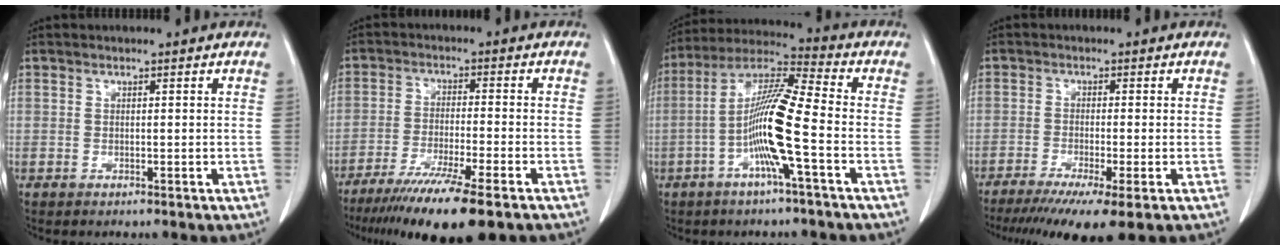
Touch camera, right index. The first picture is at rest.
{"total": 13.9, "force": [-10.1, 0.4, 9.4], "torque": [-0.155, -0.041, -0.162]}
{"total": 12.1, "force": [-3.2, -0.2, 11.7], "torque": [-0.227, 0.010, -0.069]}
{"total": 10.7, "force": [-7.5, 0.4, 7.6], "torque": [-0.113, -0.025, -0.119]}